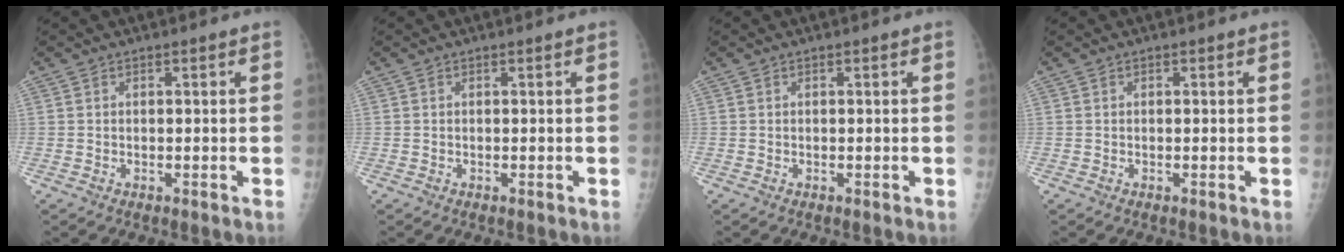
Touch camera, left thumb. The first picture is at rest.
{"total": 0.0}
{"total": 0.0}
{"total": 0.0}